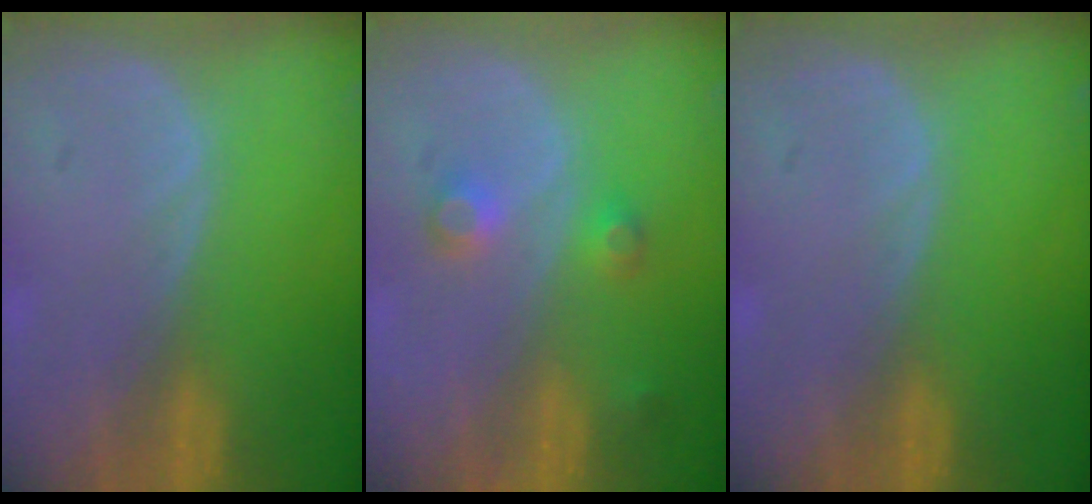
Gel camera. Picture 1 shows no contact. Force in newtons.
{"total": 3.5, "press": 3.3, "slide": 1.4}
{"total": 0.0}